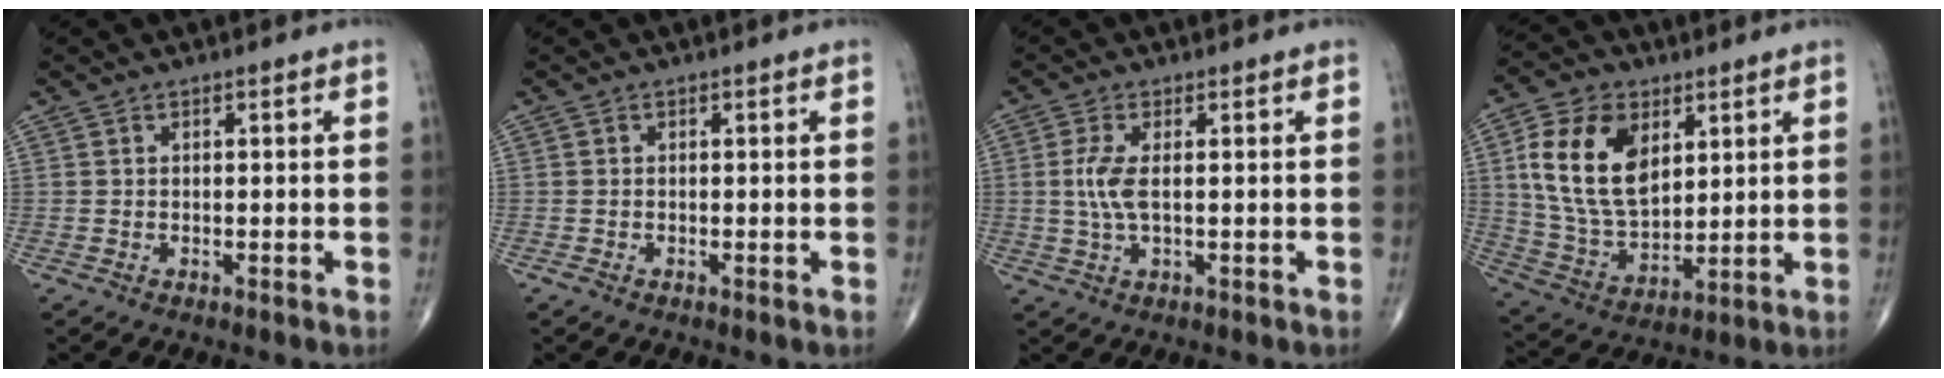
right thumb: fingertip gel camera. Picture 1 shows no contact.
{"total": 0.9, "force": [-0.5, 0.3, 0.6], "torque": [-0.011, -0.002, -0.013]}
{"total": 4.5, "force": [0.3, 1.4, 4.2], "torque": [-0.108, -0.002, 0.006]}
{"total": 16.8, "force": [5.3, 10.4, 12.1], "torque": [-0.210, -0.019, 0.108]}